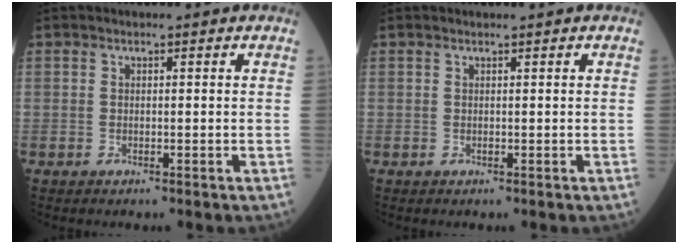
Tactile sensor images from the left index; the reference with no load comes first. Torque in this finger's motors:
{"motor_torque": [0.02, 0.01, -0.02, -0.01]}